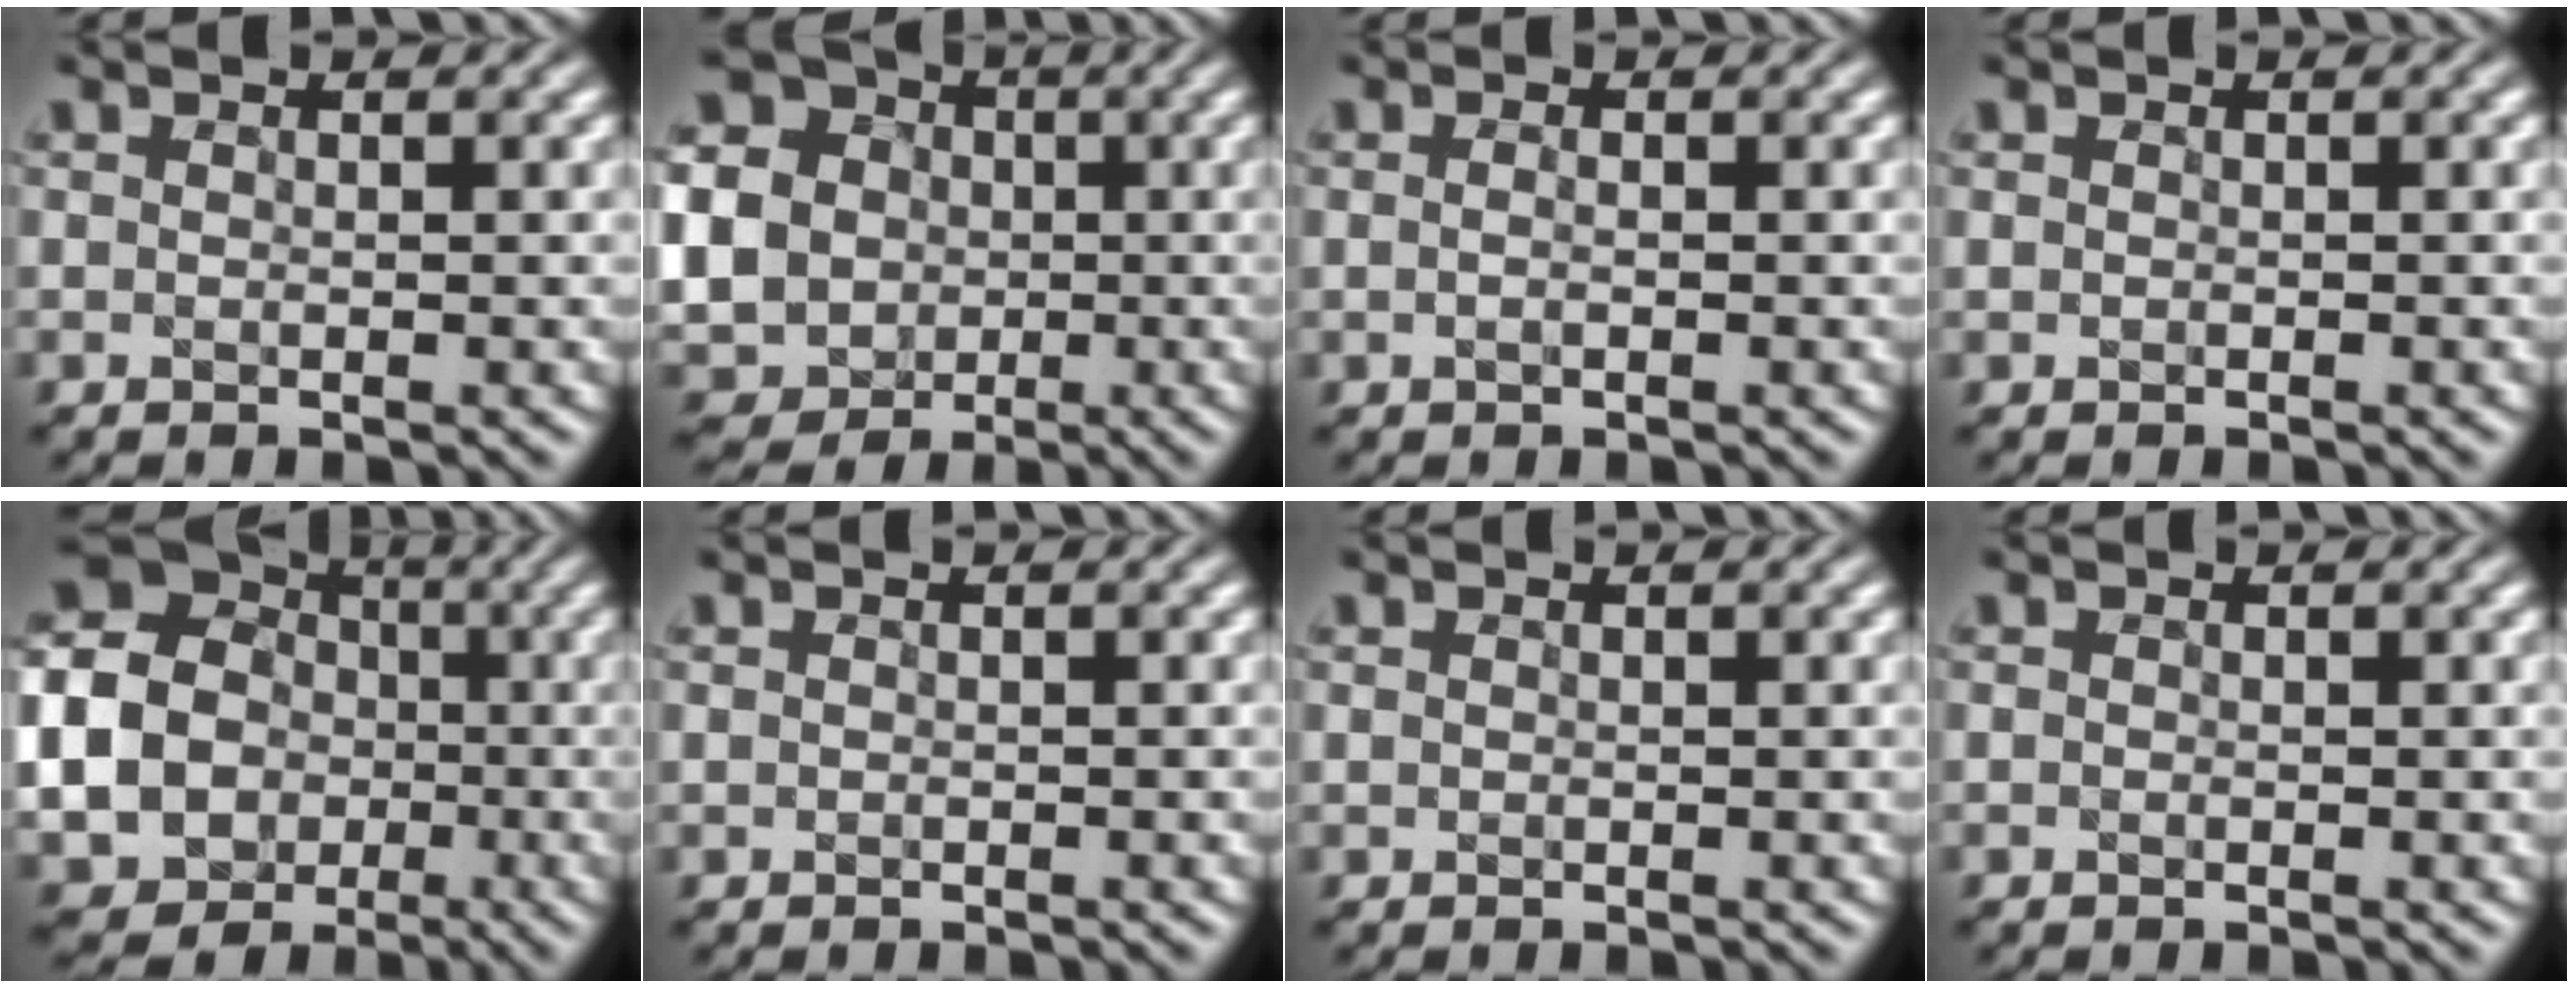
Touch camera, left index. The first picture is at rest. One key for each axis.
{"total": 12.6, "fx": -1.1, "fy": 11.6, "fz": 5.0, "tx": -0.152, "ty": -0.010, "tz": -0.044}
{"total": 0.5, "fx": 0.2, "fy": 0.1, "fz": 0.5, "tx": -0.007, "ty": 0.000, "tz": 0.001}
{"total": 0.0}
{"total": 16.7, "fx": -1.9, "fy": 15.2, "fz": 6.7, "tx": -0.179, "ty": -0.012, "tz": -0.062}
{"total": 0.0}
{"total": 0.0}
{"total": 0.0}